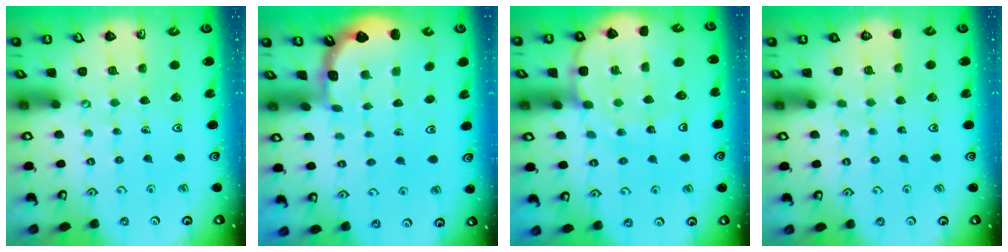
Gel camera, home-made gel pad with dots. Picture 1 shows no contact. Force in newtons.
{"total": 0.9, "press": 0.9, "slide": 0.2}
{"total": 11.7, "press": 11.6, "slide": 1.4}
{"total": 0.0}